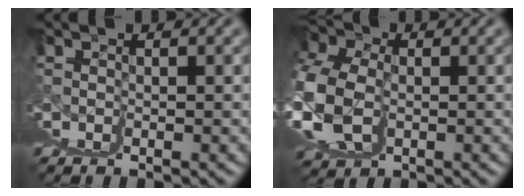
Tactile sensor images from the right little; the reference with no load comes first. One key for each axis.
{"total": 6.5, "fx": 2.2, "fy": 4.6, "fz": 4.1, "tx": -0.057, "ty": -0.001, "tz": 0.041}